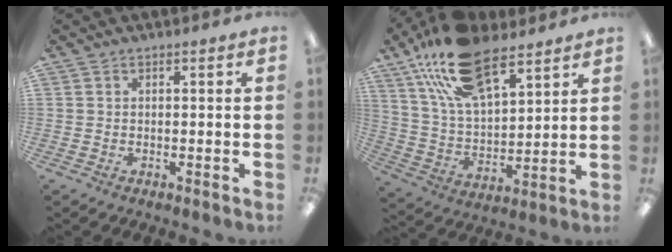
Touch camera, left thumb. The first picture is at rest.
{"total": 20.7, "force": [13.4, 9.7, 12.5], "torque": [-0.242, -0.047, 0.243]}